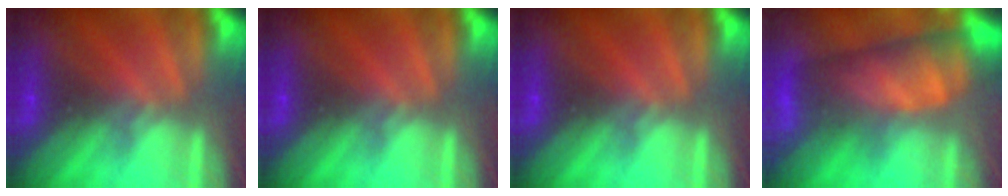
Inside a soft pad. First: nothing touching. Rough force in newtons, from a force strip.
{"total": 0.0}
{"total": 0.0}
{"total": 7.9}